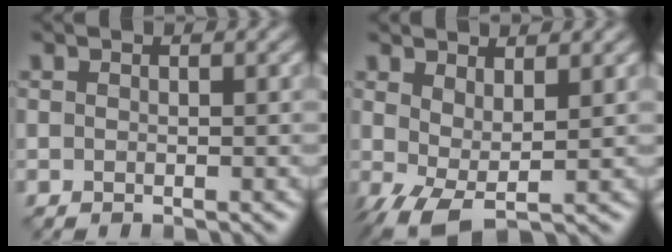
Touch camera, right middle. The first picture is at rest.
{"total": 3.7, "force": [0.2, 1.1, 3.5], "torque": [-0.079, -0.006, 0.006]}